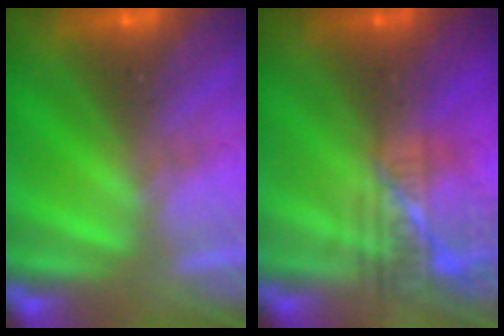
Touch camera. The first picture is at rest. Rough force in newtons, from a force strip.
{"total": 2.3}